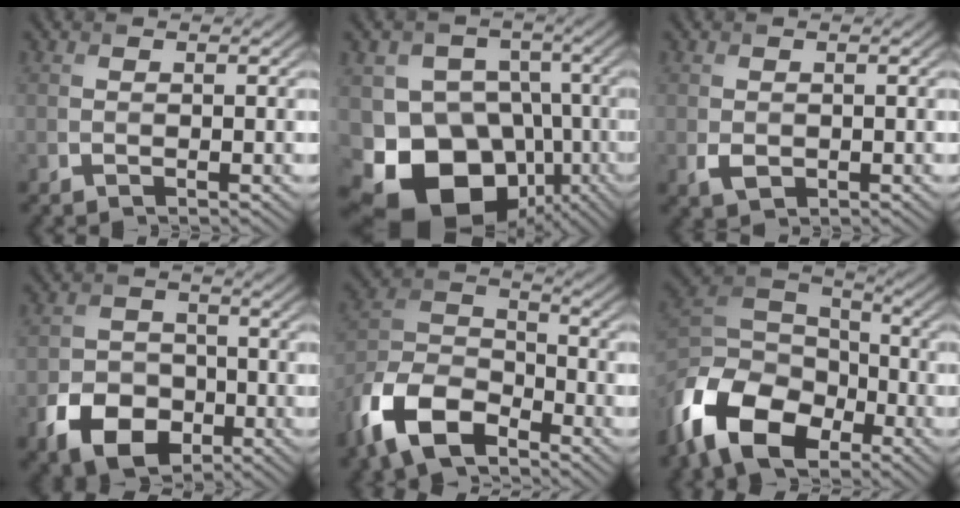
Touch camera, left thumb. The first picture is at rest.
{"total": 16.2, "force": [-6.3, 12.7, 7.8], "torque": [-0.146, -0.020, -0.106]}
{"total": 1.7, "force": [-0.3, 1.3, 1.0], "torque": [-0.025, -0.009, -0.002]}
{"total": 7.9, "force": [-3.8, 5.6, 4.1], "torque": [-0.083, -0.017, -0.072]}
{"total": 12.8, "force": [-8.3, 6.3, 7.4], "torque": [-0.170, -0.013, -0.182]}
{"total": 14.5, "force": [-8.1, 8.6, 8.4], "torque": [-0.209, -0.032, -0.162]}